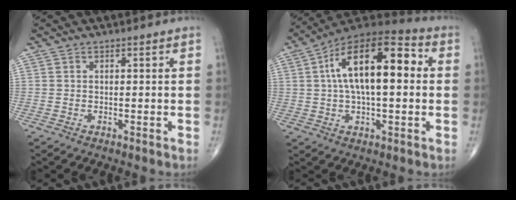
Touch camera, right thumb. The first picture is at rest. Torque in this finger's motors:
{"motor_torque": [0.77, 4.24, 2.01, 0.31, 0.29]}